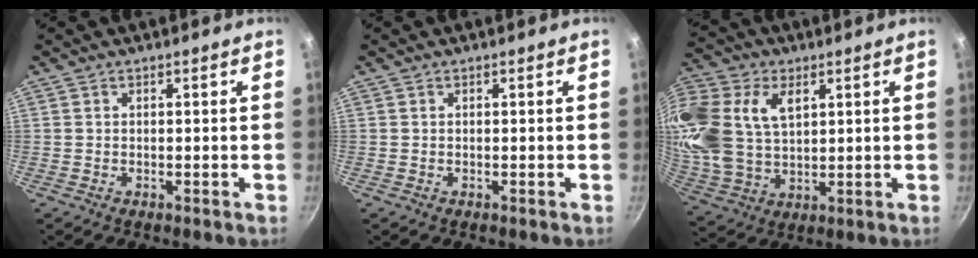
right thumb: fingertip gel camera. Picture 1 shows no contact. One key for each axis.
{"total": 0.0}
{"total": 22.2, "fx": 7.1, "fy": 14.9, "fz": 14.8, "tx": -0.335, "ty": 0.006, "tz": 0.140}